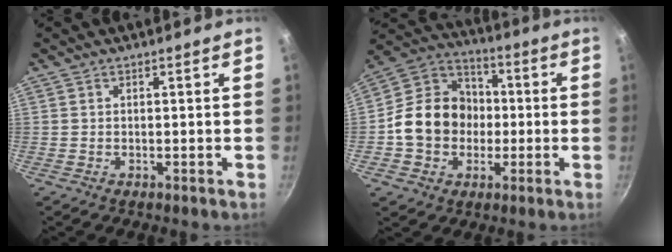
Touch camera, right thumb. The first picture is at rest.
{"total": 15.2, "force": [-1.5, 12.9, 7.9], "torque": [-0.098, 0.034, -0.040]}